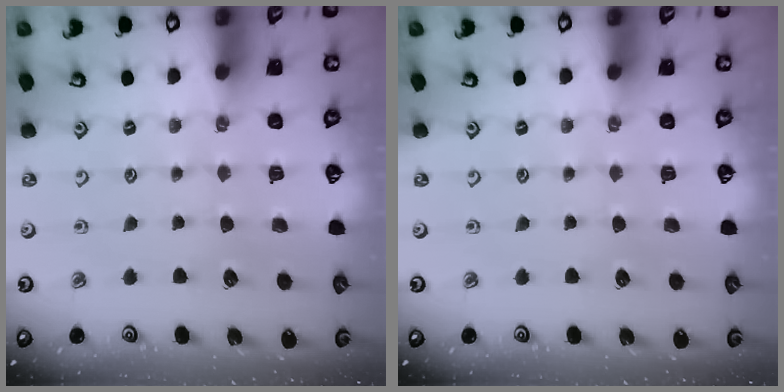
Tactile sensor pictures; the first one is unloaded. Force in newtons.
{"total": 0.0}